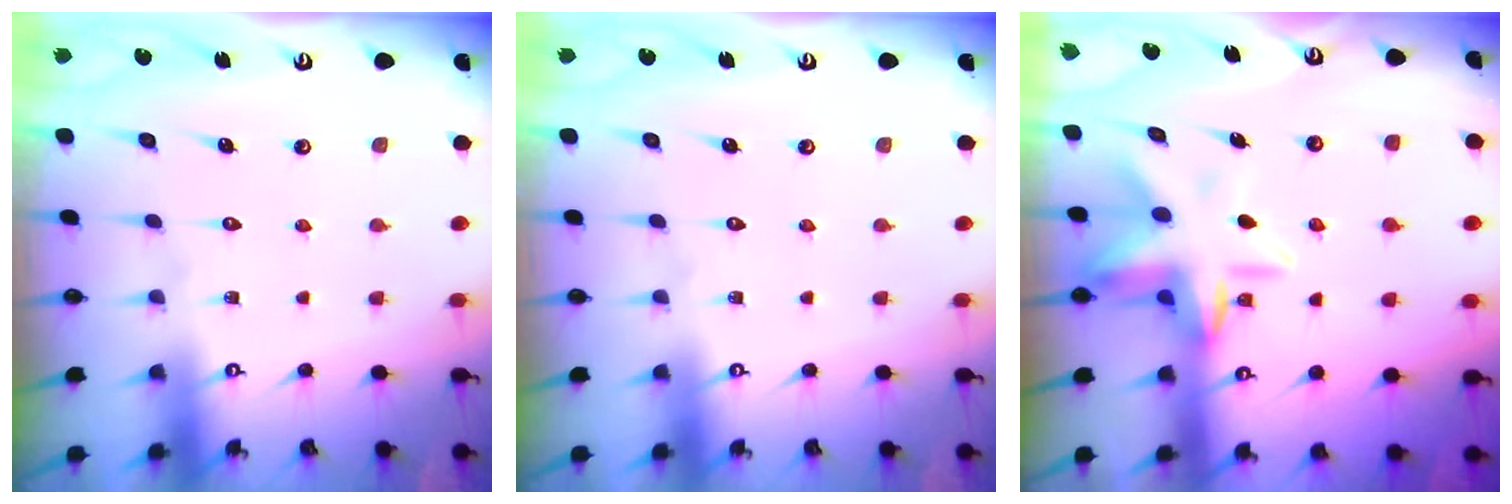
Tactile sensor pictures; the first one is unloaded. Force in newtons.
{"total": 0.0}
{"total": 9.1, "press": 8.7, "slide": 2.6}